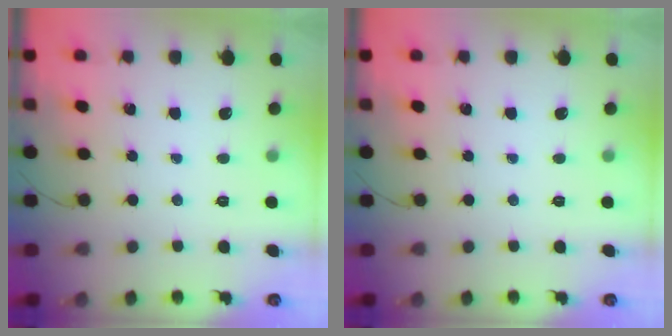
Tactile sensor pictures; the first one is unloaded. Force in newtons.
{"total": 0.0}